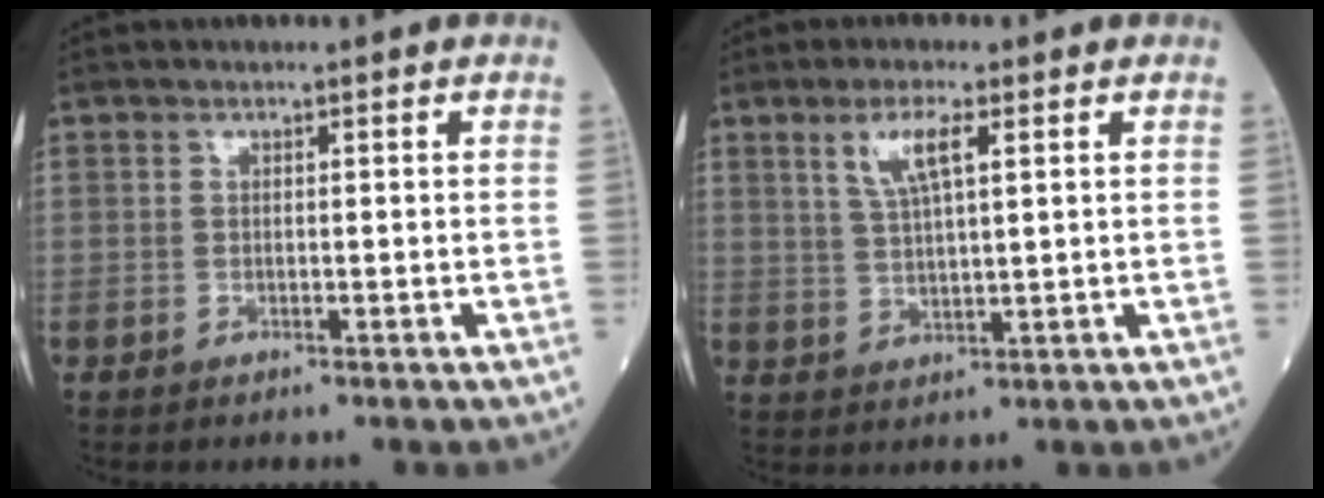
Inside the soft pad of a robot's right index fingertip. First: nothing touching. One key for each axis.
{"total": 5.5, "fx": 2.6, "fy": 0.9, "fz": 4.8, "tx": -0.099, "ty": 0.003, "tz": 0.052}